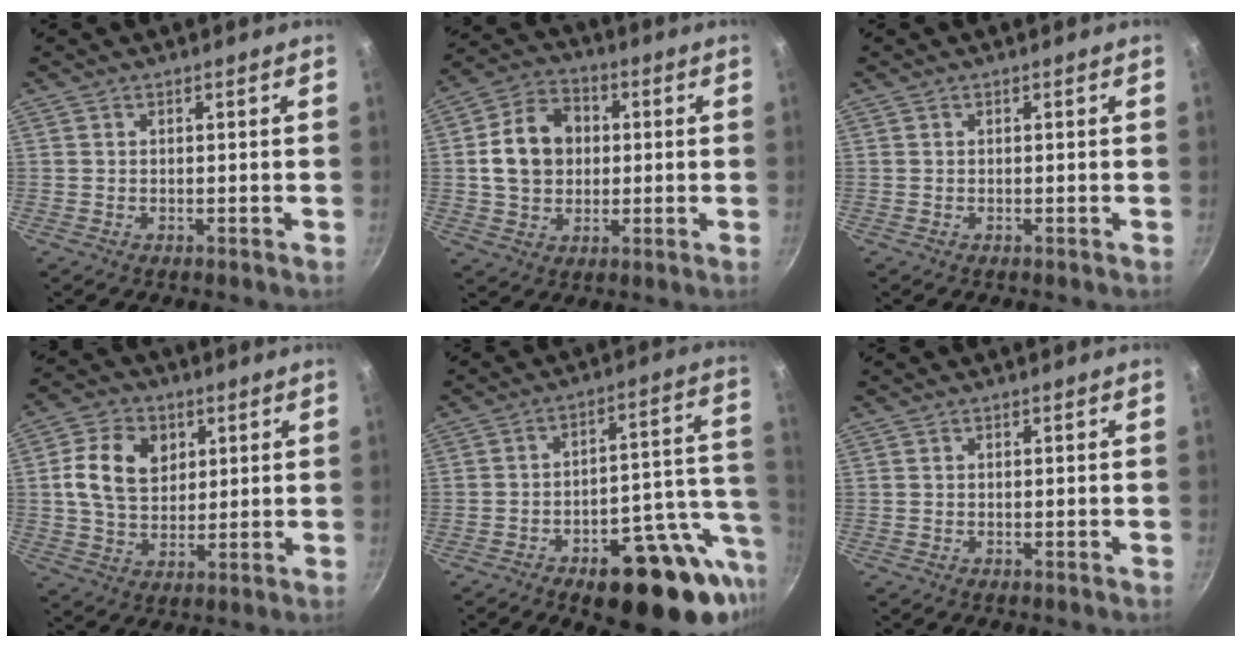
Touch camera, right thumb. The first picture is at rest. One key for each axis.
{"total": 12.1, "fx": 1.2, "fy": 9.6, "fz": 7.2, "tx": -0.102, "ty": 0.018, "tz": 0.014}
{"total": 0.0}
{"total": 11.3, "fx": 3.0, "fy": 8.4, "fz": 7.0, "tx": -0.104, "ty": 0.000, "tz": 0.048}
{"total": 22.5, "fx": -9.7, "fy": 9.9, "fz": 17.8, "tx": -0.179, "ty": 0.041, "tz": -0.129}
{"total": 0.0}